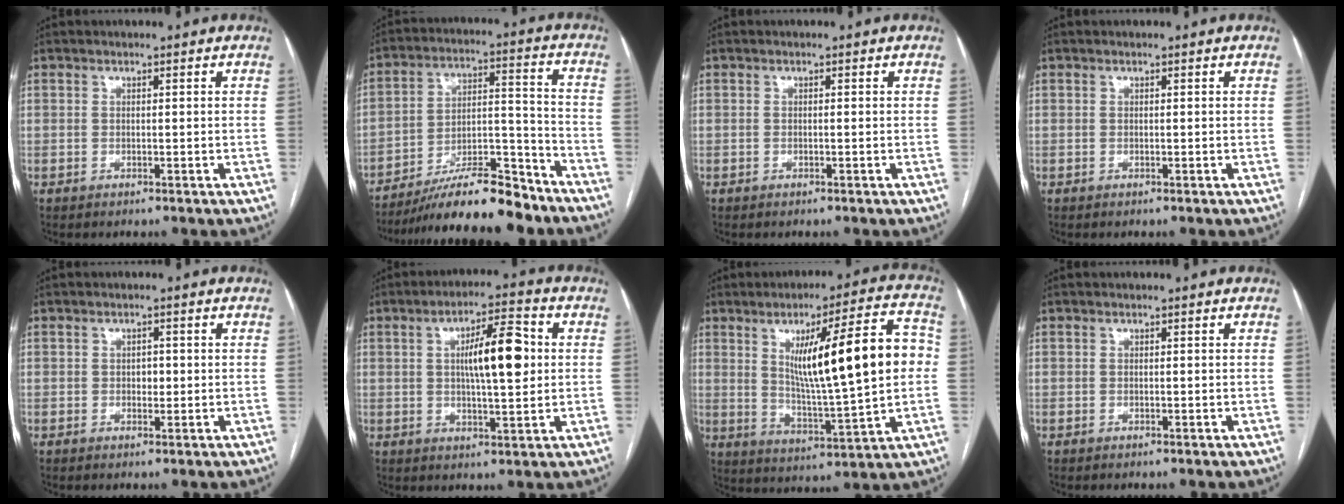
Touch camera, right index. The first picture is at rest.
{"total": 16.1, "force": [-13.6, 2.4, 8.2], "torque": [-0.138, 0.017, -0.232]}
{"total": 0.0}
{"total": 0.0}
{"total": 1.7, "force": [0.0, 1.1, 1.2], "torque": [-0.016, 0.002, 0.001]}
{"total": 10.2, "force": [1.5, 2.4, 9.9], "torque": [-0.165, 0.017, 0.025]}
{"total": 18.4, "force": [2.7, 1.8, 18.1], "torque": [-0.279, 0.014, 0.045]}
{"total": 0.0}